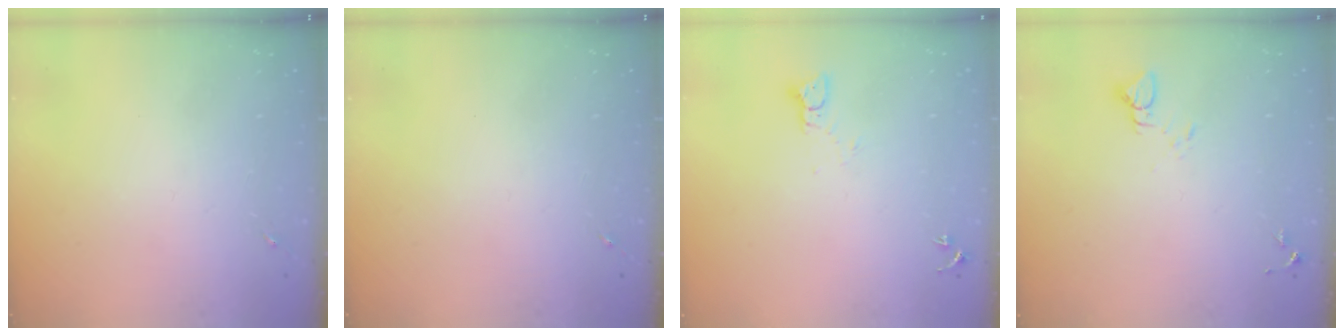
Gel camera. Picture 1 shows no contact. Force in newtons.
{"total": 0.0}
{"total": 3.2, "press": 3.2, "slide": 0.4}
{"total": 3.1, "press": 3.1, "slide": 0.1}